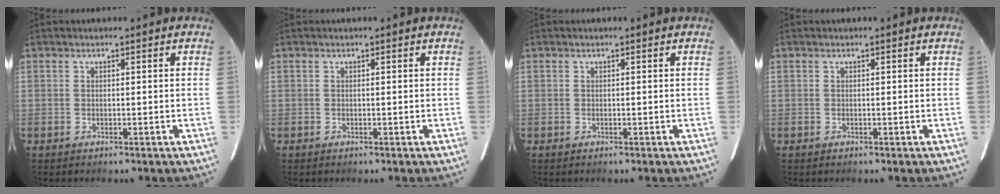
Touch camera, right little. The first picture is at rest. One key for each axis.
{"total": 0.0}
{"total": 0.0}
{"total": 0.0}